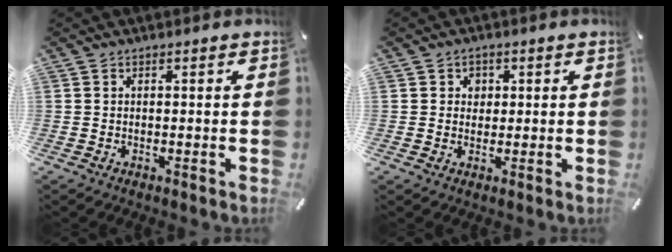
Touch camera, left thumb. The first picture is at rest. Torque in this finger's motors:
{"motor_torque": [0.20, -0.35, 0.02, 0.09, -0.02]}